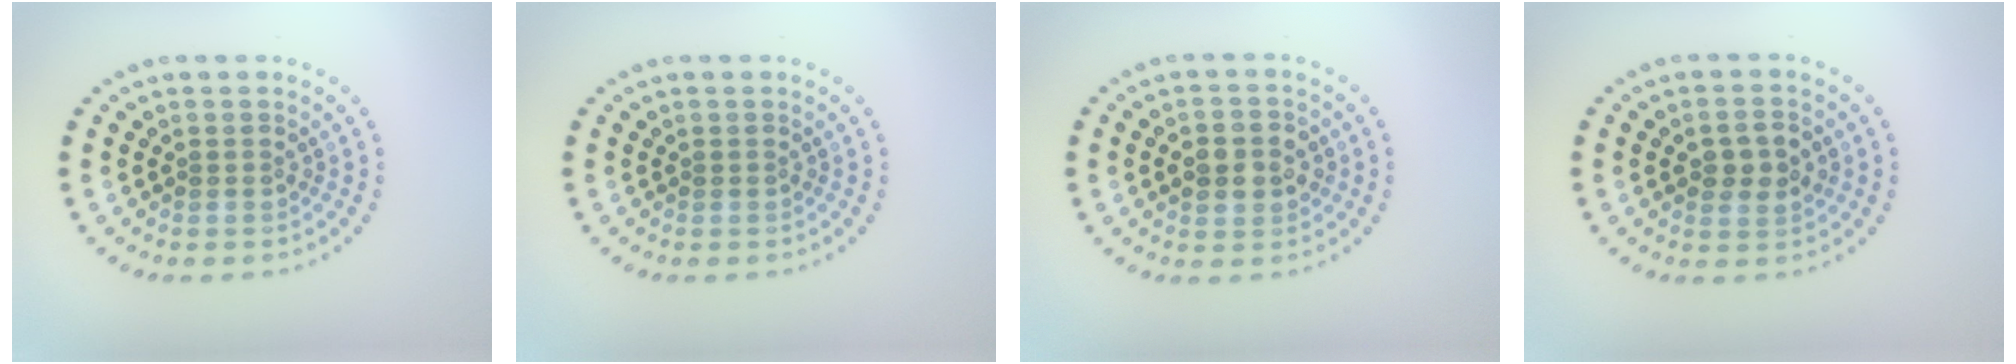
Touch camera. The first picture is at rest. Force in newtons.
{"total": 0.0}
{"total": 3.4, "press": 3.3, "slide": 0.6}
{"total": 2.7, "press": 2.7, "slide": 0.0}